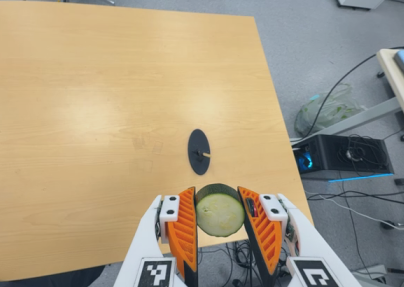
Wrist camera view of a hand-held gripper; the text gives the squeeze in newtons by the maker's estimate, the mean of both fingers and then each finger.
{"total": 12.0, "left": 12.3, "right": 11.8}